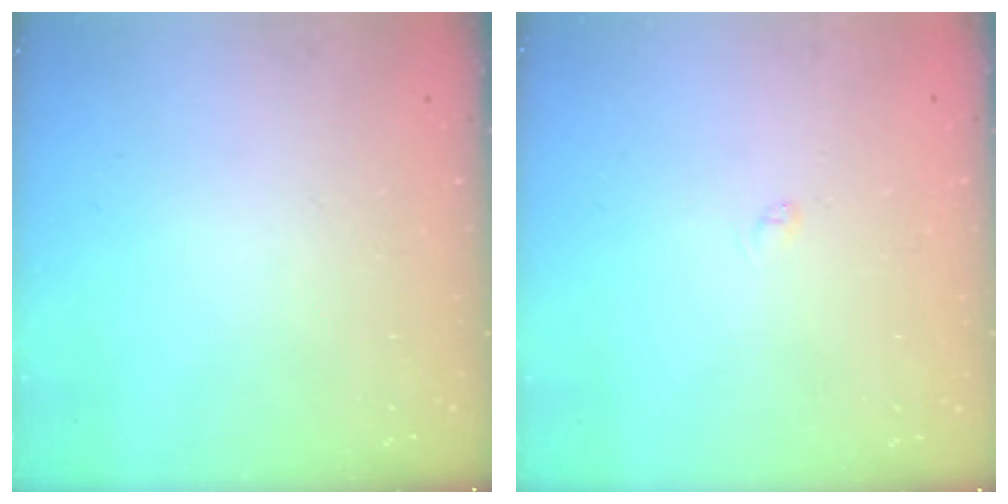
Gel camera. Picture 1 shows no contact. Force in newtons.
{"total": 1.9, "press": 1.9, "slide": 0.3}